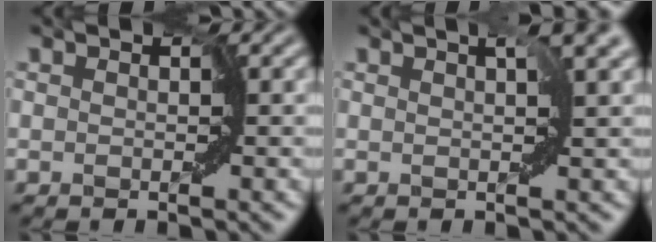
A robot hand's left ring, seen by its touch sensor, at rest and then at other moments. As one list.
[{"total": 2.9, "force": [1.4, 0.4, 2.5], "torque": [-0.042, 0.007, 0.025]}]